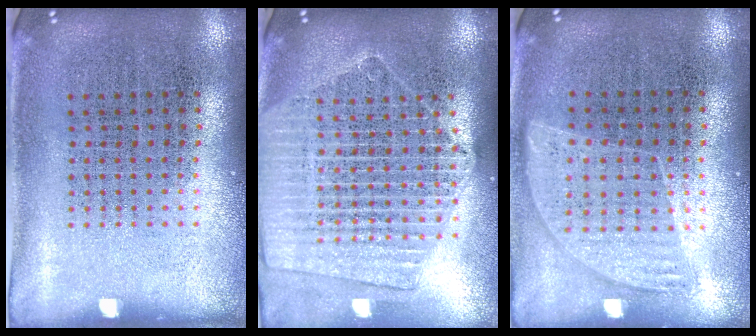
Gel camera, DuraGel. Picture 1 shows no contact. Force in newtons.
{"total": 2.2, "press": 2.0, "slide": 0.9}
{"total": 0.9, "press": 0.8, "slide": 0.3}